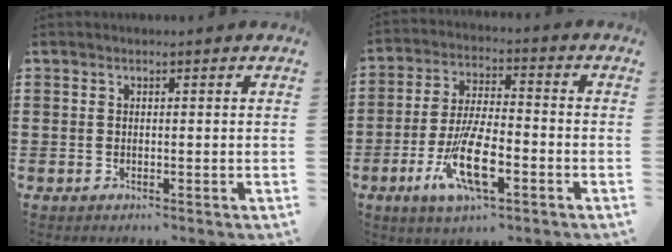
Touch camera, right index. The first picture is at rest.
{"total": 10.9, "force": [-4.3, 3.6, 9.4], "torque": [-0.200, -0.008, -0.080]}